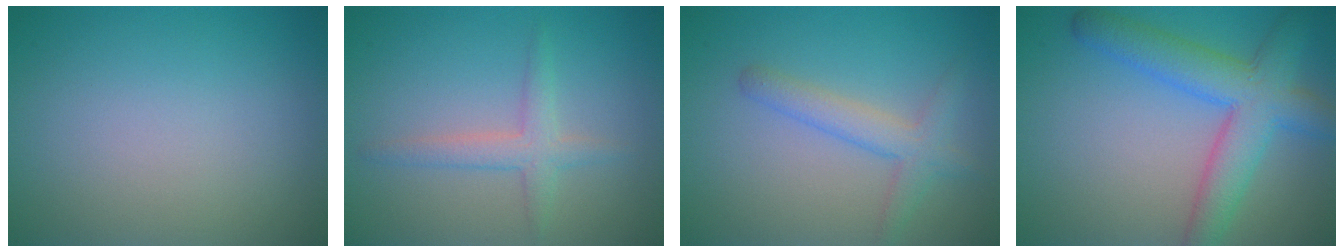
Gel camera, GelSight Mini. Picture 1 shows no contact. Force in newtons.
{"total": 2.2, "press": 2.2, "slide": 0.0}
{"total": 2.9, "press": 2.8, "slide": 0.2}
{"total": 6.5, "press": 6.5, "slide": 0.2}